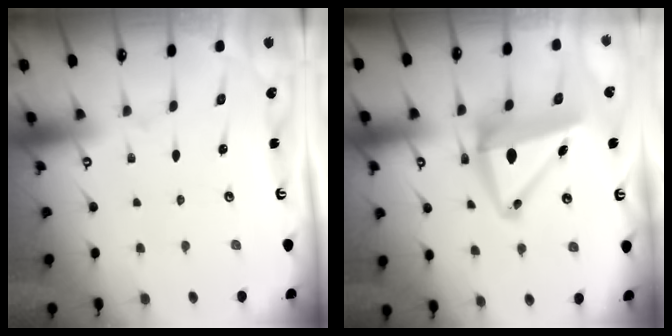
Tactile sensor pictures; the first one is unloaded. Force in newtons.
{"total": 11.4, "press": 10.7, "slide": 4.0}